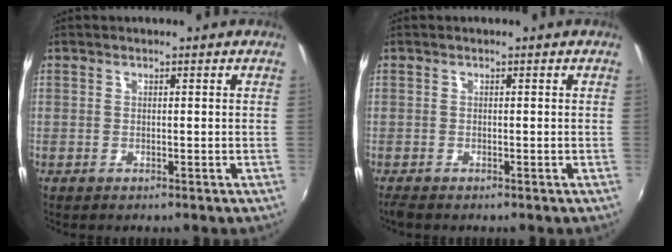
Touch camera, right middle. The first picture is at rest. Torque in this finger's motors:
{"motor_torque": [0.38, -0.40, 0.06, 0.00]}